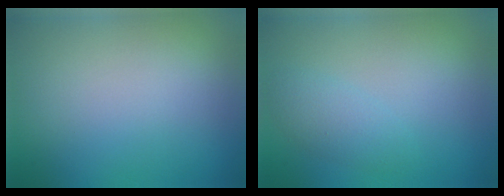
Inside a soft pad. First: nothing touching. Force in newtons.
{"total": 1.9, "press": 1.9, "slide": 0.1}